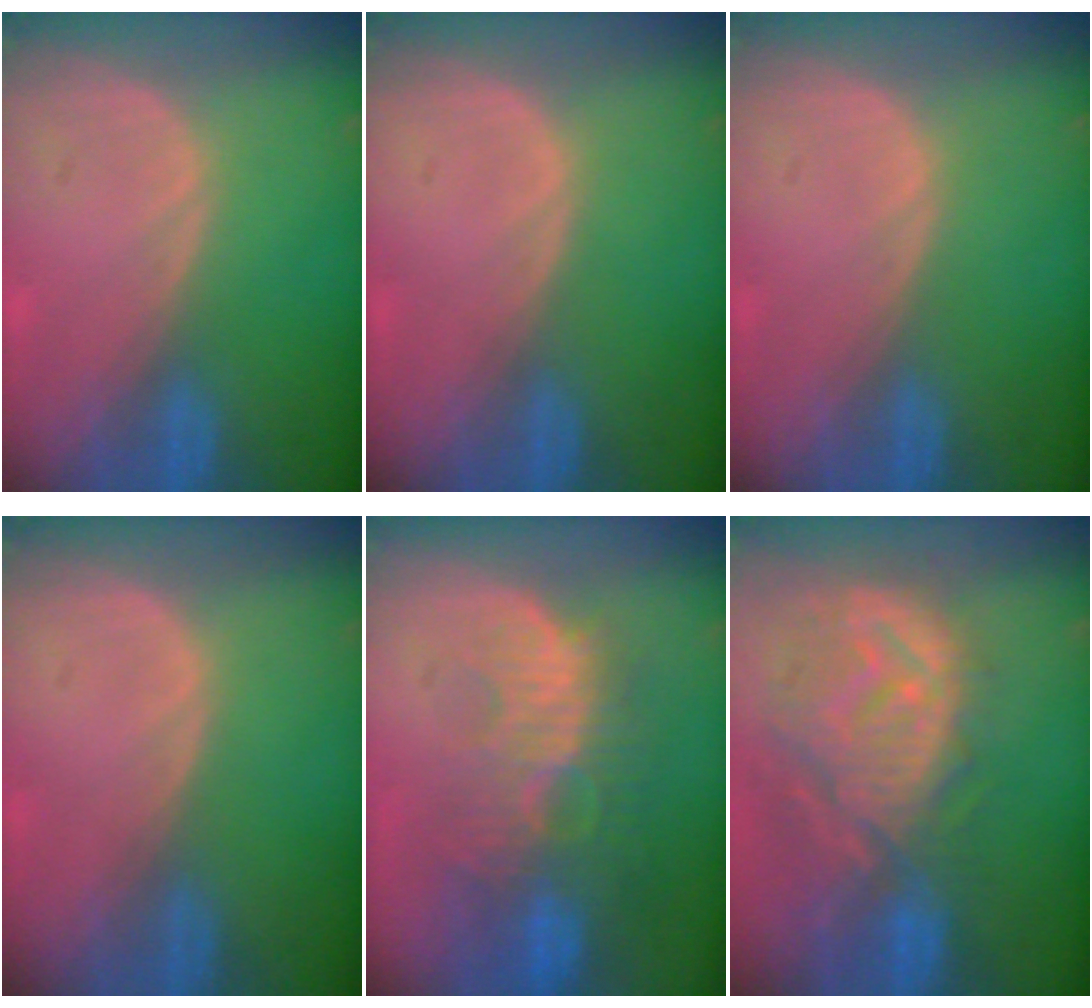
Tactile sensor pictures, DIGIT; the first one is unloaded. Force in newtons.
{"total": 0.0}
{"total": 0.0}
{"total": 0.0}
{"total": 11.1, "press": 9.6, "slide": 5.6}
{"total": 12.6, "press": 11.2, "slide": 5.8}